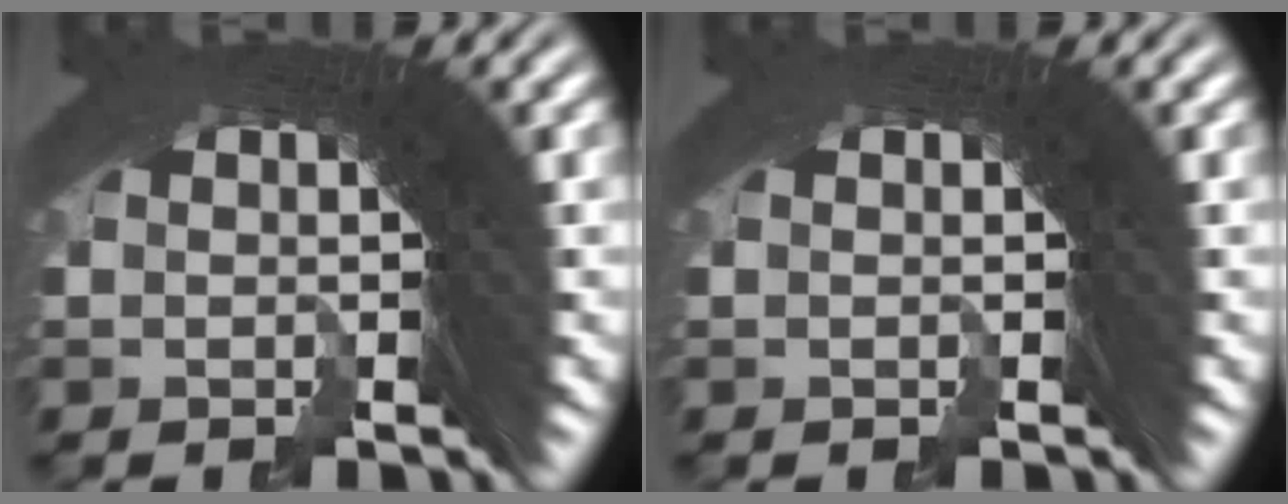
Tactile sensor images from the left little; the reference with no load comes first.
{"total": 0.0}